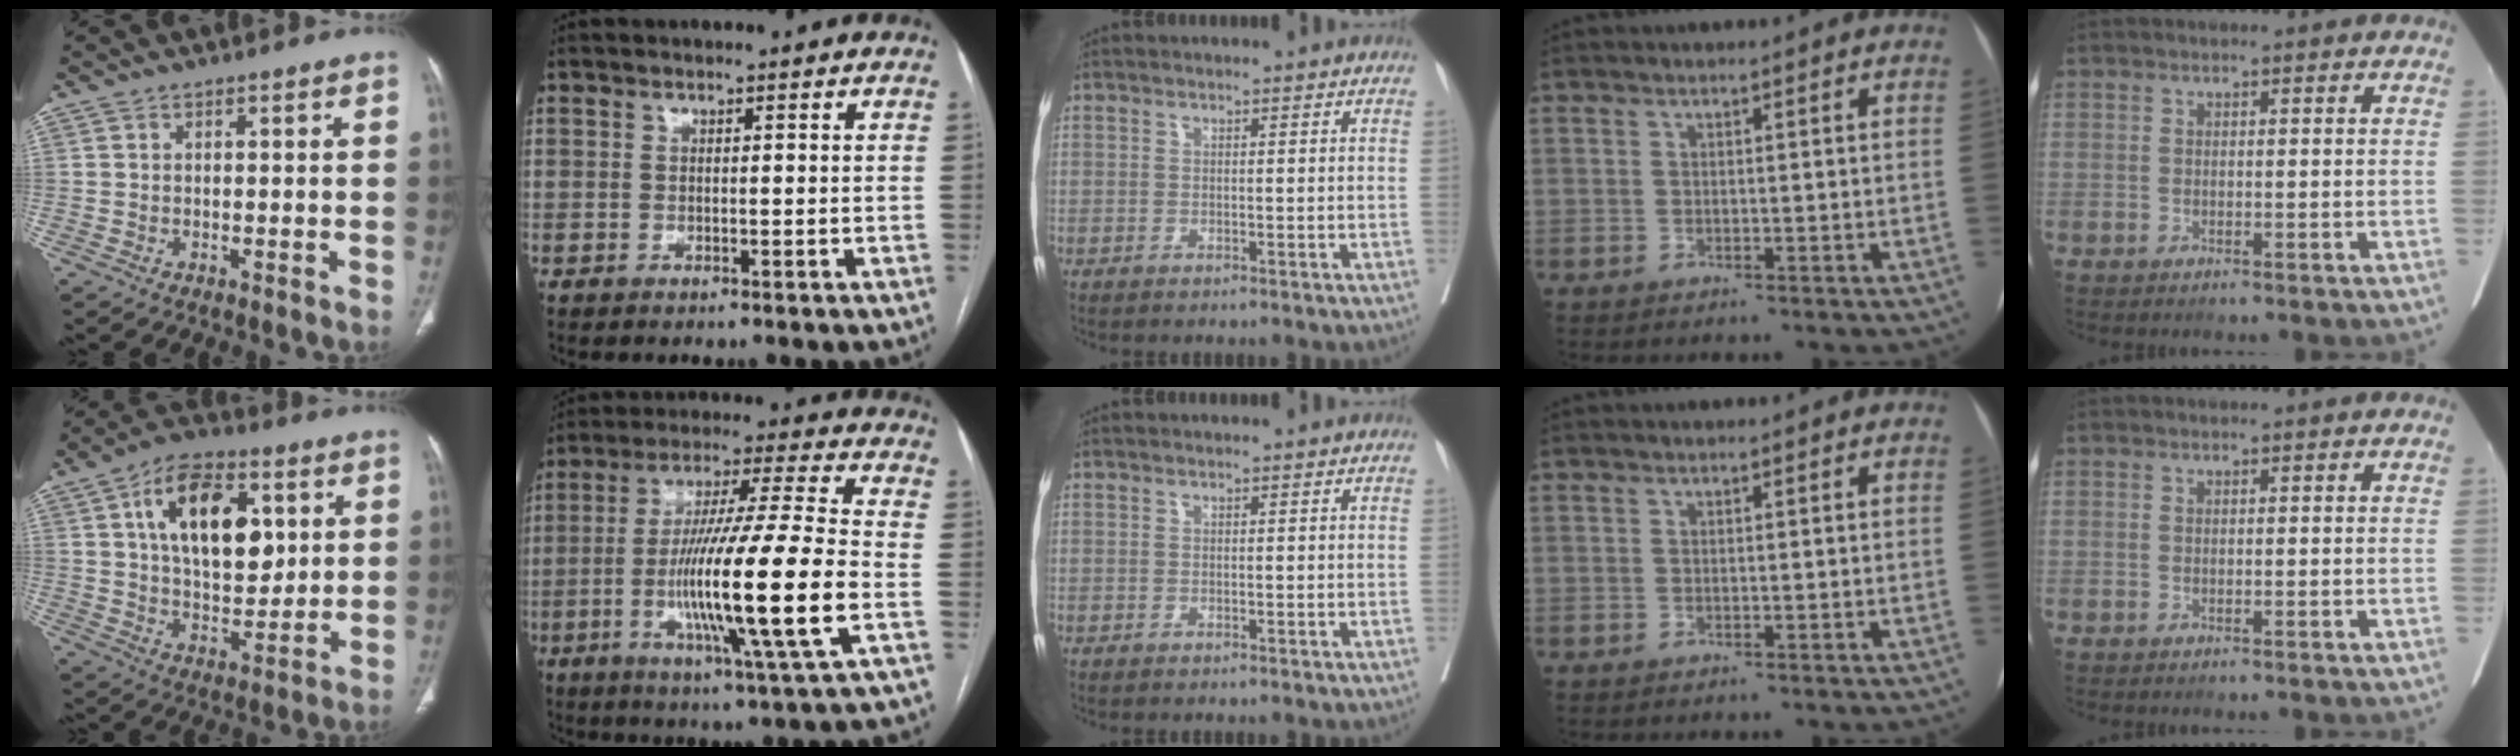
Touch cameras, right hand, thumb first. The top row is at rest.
{"thumb": {"total": 18.7, "force": [5.6, 10.6, 14.3], "torque": [-0.190, -0.018, 0.092]}, "index": {"total": 19.2, "force": [-4.4, -0.8, 18.7], "torque": [-0.345, -0.015, -0.085]}}